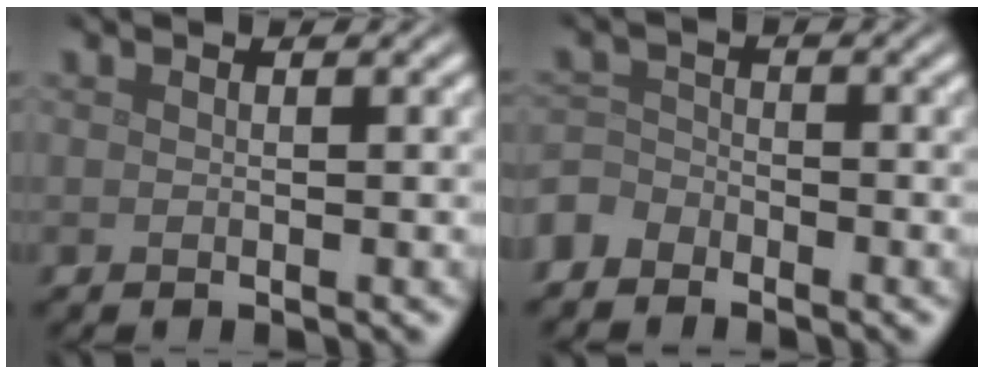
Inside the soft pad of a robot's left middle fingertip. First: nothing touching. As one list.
[{"total": 2.5, "force": [-2.2, 1.3, 0.2], "torque": [-0.006, 0.002, -0.058]}]